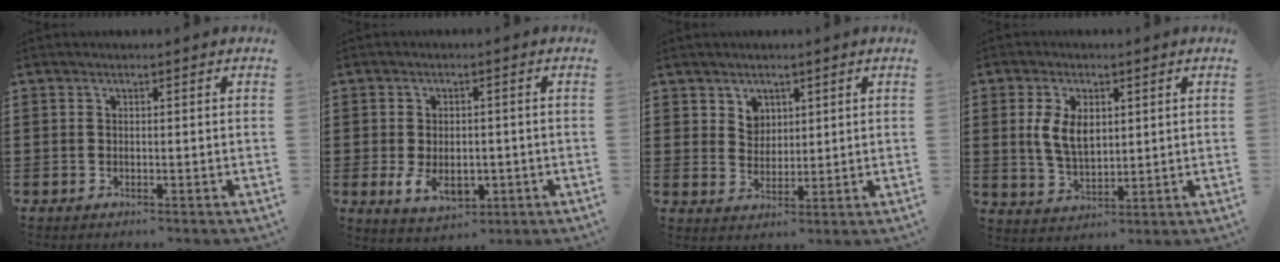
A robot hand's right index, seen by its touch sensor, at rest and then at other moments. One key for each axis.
{"total": 4.9, "fx": -1.1, "fy": 3.1, "fz": 3.6, "tx": -0.072, "ty": -0.002, "tz": -0.023}
{"total": 3.4, "fx": 2.2, "fy": 2.6, "fz": 0.6, "tx": -0.023, "ty": 0.008, "tz": 0.041}
{"total": 6.3, "fx": 1.3, "fy": 3.7, "fz": 4.9, "tx": -0.104, "ty": 0.006, "tz": 0.018}